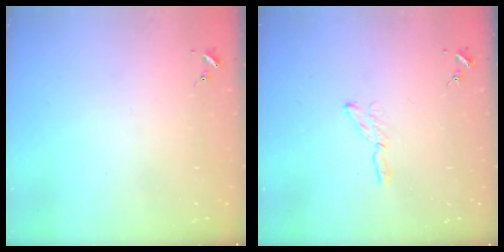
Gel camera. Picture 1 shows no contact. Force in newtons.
{"total": 4.0, "press": 3.9, "slide": 0.3}